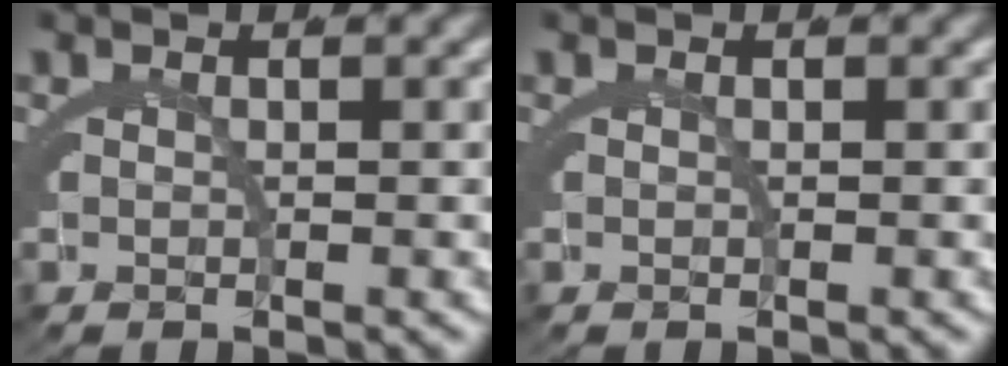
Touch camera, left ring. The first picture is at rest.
{"total": 0.0}